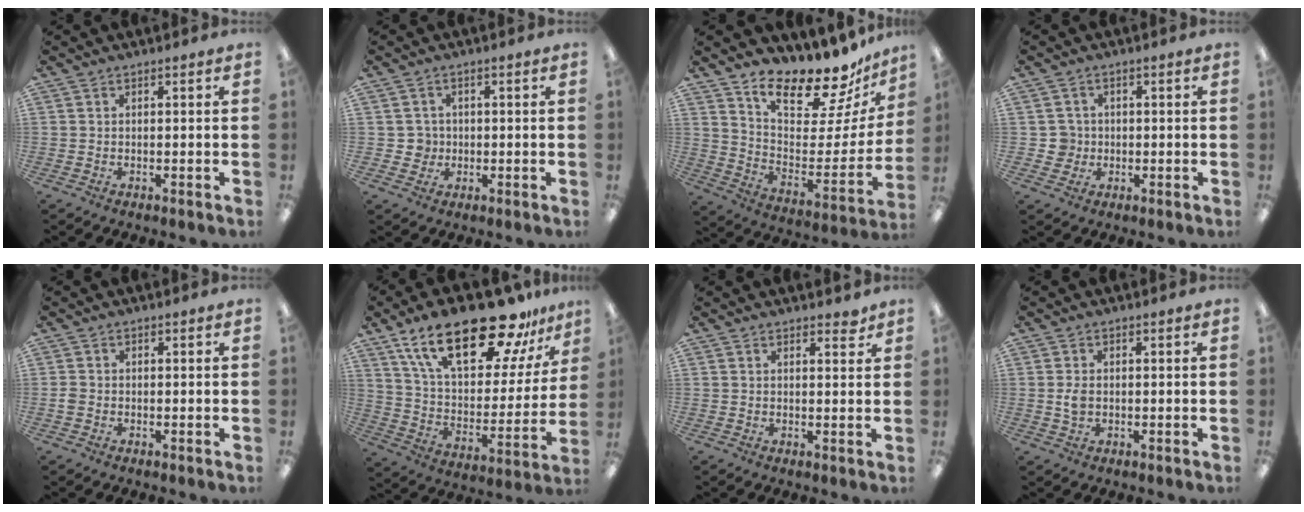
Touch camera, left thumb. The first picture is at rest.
{"total": 3.4, "force": [0.0, 3.4, 0.4], "torque": [-0.007, 0.003, -0.003]}
{"total": 16.6, "force": [14.5, 5.0, 6.2], "torque": [-0.104, -0.128, 0.250]}
{"total": 4.1, "force": [0.0, 4.1, 0.4], "torque": [-0.008, 0.008, -0.002]}
{"total": 1.5, "force": [-0.5, 1.2, 0.7], "torque": [-0.012, 0.003, -0.009]}
{"total": 26.7, "force": [18.4, 10.0, 16.5], "torque": [-0.277, -0.105, 0.310]}
{"total": 2.0, "force": [1.8, 0.8, 0.6], "torque": [0.002, -0.008, 0.030]}
{"total": 3.0, "force": [0.0, 2.0, 2.2], "torque": [-0.041, -0.002, -0.005]}